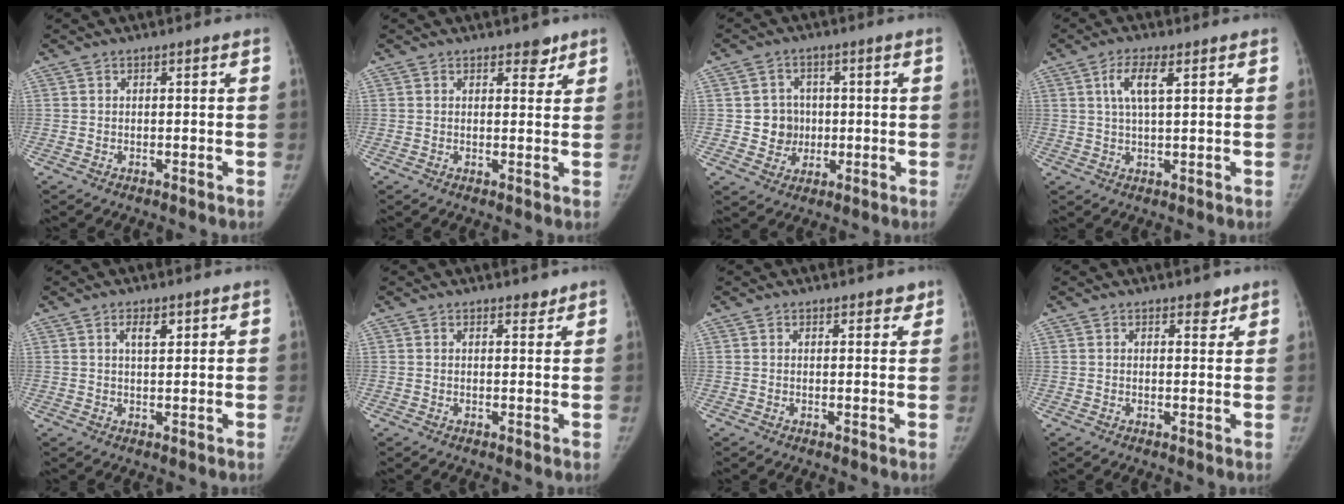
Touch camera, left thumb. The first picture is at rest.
{"total": 2.6, "force": [1.9, 1.4, 1.0], "torque": [0.006, -0.012, 0.026]}
{"total": 6.3, "force": [0.0, 6.0, 1.7], "torque": [0.005, 0.010, 0.001]}
{"total": 5.3, "force": [2.0, 1.6, 4.7], "torque": [-0.092, -0.002, 0.042]}
{"total": 3.1, "force": [1.6, 1.3, 2.3], "torque": [-0.031, -0.008, 0.027]}
{"total": 1.5, "force": [1.3, 0.7, 0.4], "torque": [0.006, -0.009, 0.015]}
{"total": 1.9, "force": [1.5, 1.0, 0.5], "torque": [0.015, -0.006, 0.012]}
{"total": 2.1, "force": [1.6, 1.1, 0.9], "torque": [0.005, -0.009, 0.019]}